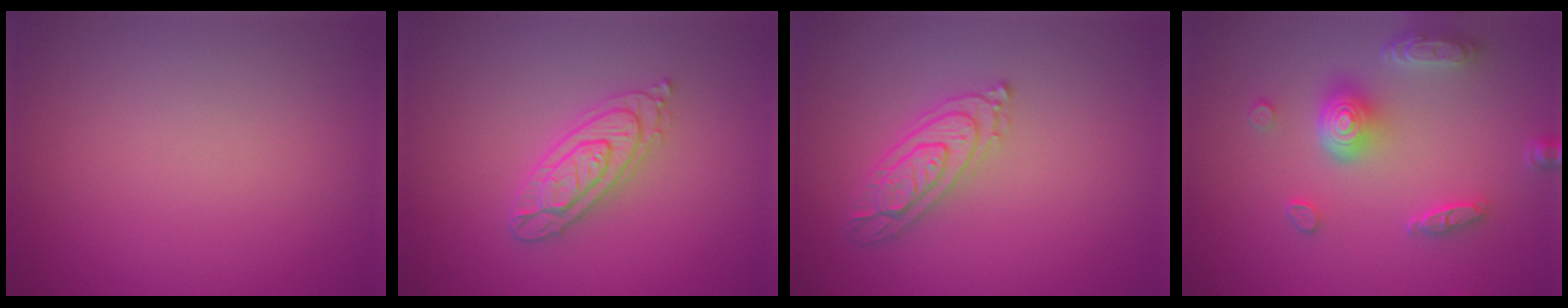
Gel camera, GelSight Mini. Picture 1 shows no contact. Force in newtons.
{"total": 3.0, "press": 2.9, "slide": 0.6}
{"total": 3.0, "press": 2.9, "slide": 0.7}
{"total": 5.0, "press": 4.0, "slide": 3.0}